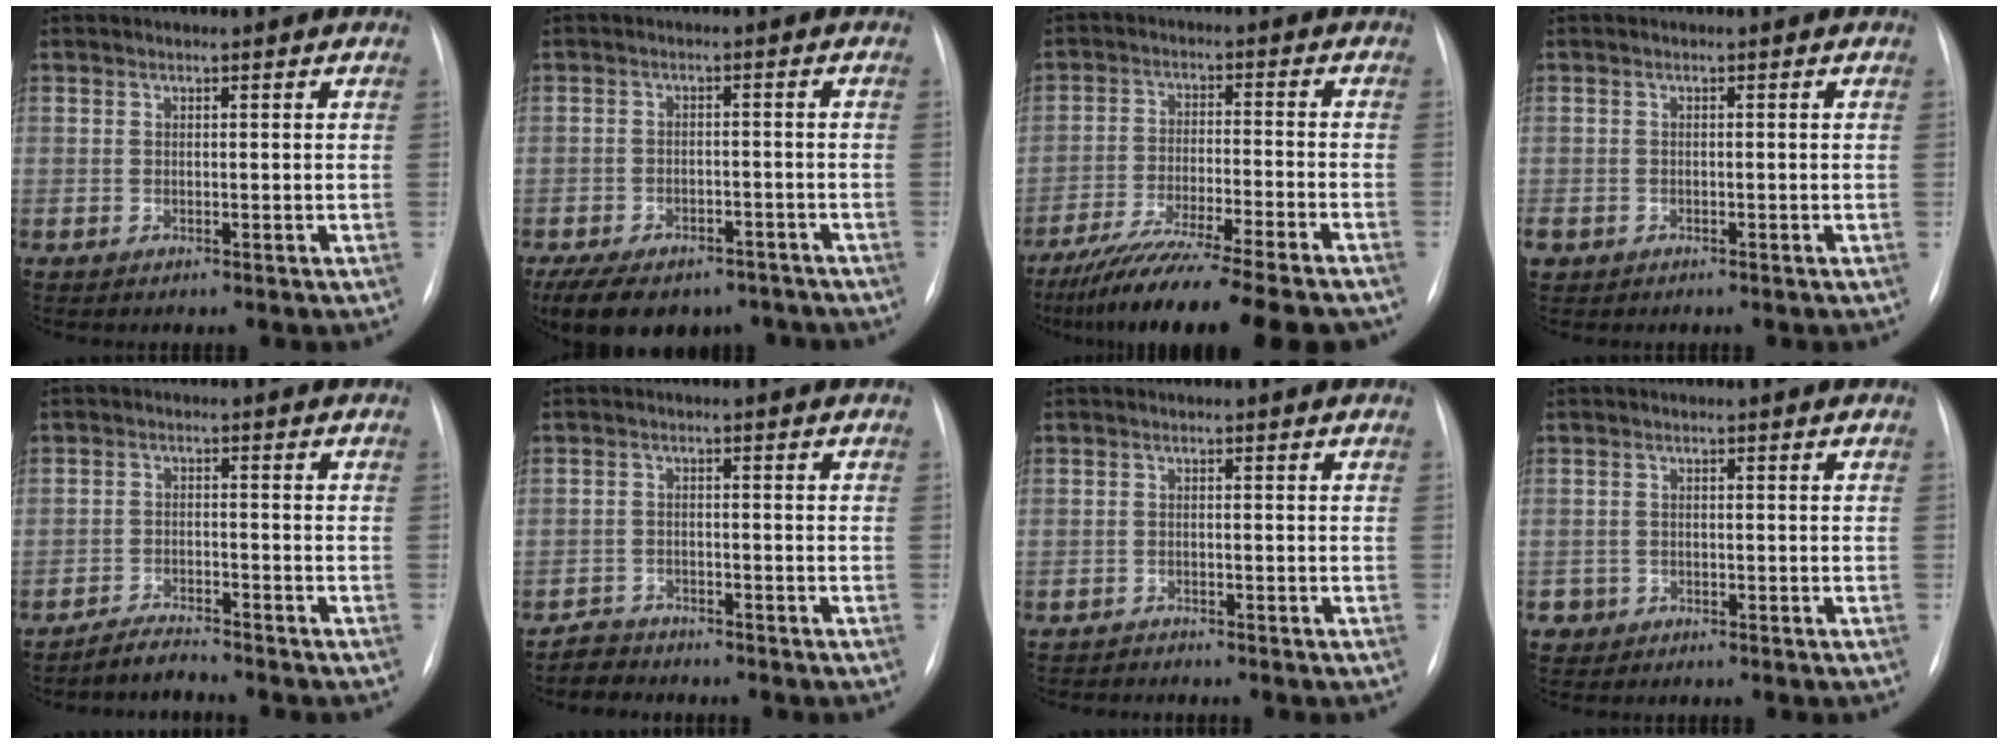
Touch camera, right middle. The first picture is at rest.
{"total": 14.9, "force": [-11.1, 7.6, 6.4], "torque": [-0.130, 0.002, -0.150]}
{"total": 18.6, "force": [-15.5, 0.1, 10.1], "torque": [-0.155, -0.041, -0.246]}
{"total": 2.9, "force": [-1.6, 2.2, 0.9], "torque": [-0.020, -0.001, -0.027]}
{"total": 2.9, "force": [-2.9, -0.2, -0.1], "torque": [0.000, -0.017, -0.051]}
{"total": 3.0, "force": [-2.7, 1.0, -0.8], "torque": [0.014, -0.003, -0.050]}
{"total": 1.3, "force": [-1.2, 0.3, -0.4], "torque": [0.006, -0.002, -0.022]}
{"total": 1.8, "force": [-1.0, 1.5, -0.2], "torque": [0.003, 0.009, -0.019]}